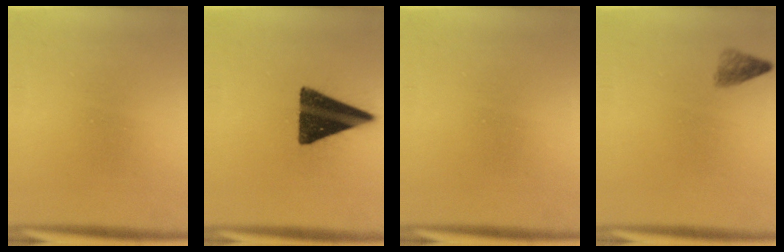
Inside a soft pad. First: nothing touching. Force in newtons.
{"total": 16.1}
{"total": 0.0}
{"total": 1.7}